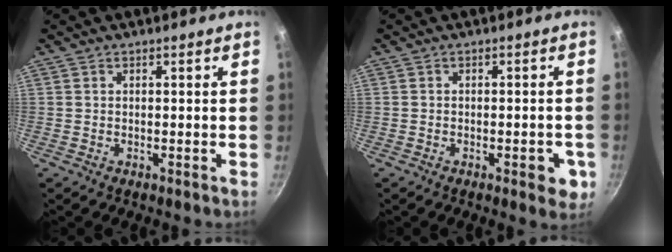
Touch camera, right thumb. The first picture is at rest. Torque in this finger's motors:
{"motor_torque": [0.19, 0.70, -0.17, 0.07, 0.15]}